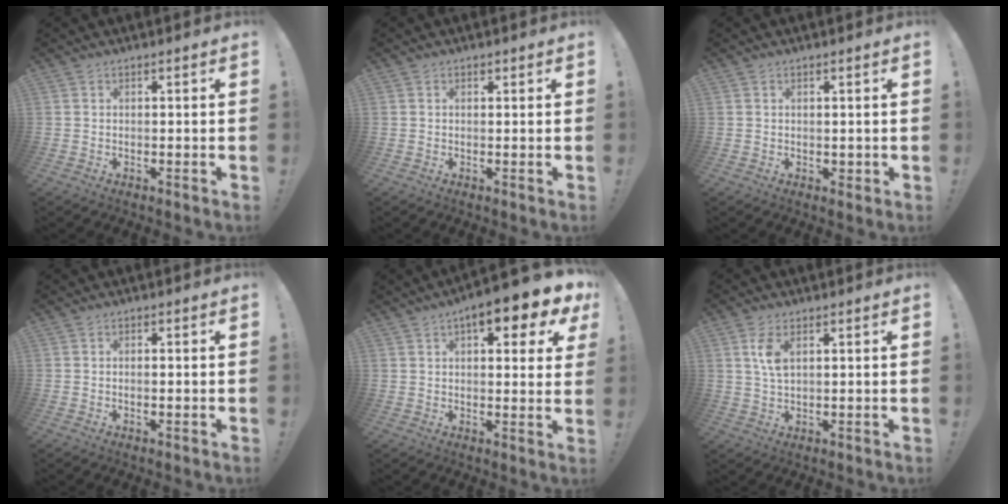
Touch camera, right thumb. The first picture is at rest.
{"total": 0.6, "force": [0.4, 0.4, 0.2], "torque": [0.005, -0.001, 0.006]}
{"total": 1.3, "force": [0.5, 1.2, 0.4], "torque": [0.009, -0.005, 0.007]}
{"total": 0.9, "force": [-0.3, 0.2, 0.8], "torque": [-0.014, 0.000, -0.006]}
{"total": 10.5, "force": [5.6, 3.3, 8.2], "torque": [-0.098, -0.031, 0.087]}
{"total": 5.5, "force": [2.1, 2.6, 4.3], "torque": [-0.080, -0.008, 0.032]}